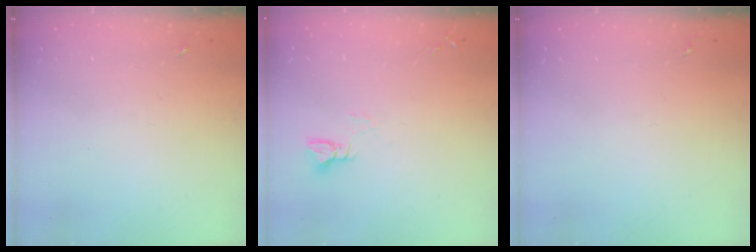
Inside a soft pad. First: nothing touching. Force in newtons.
{"total": 3.0, "press": 3.0, "slide": 0.3}
{"total": 0.0}